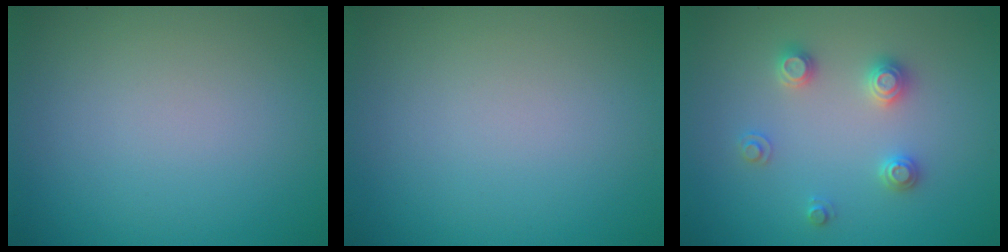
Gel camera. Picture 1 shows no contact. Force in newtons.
{"total": 0.0}
{"total": 2.5, "press": 2.5, "slide": 0.3}